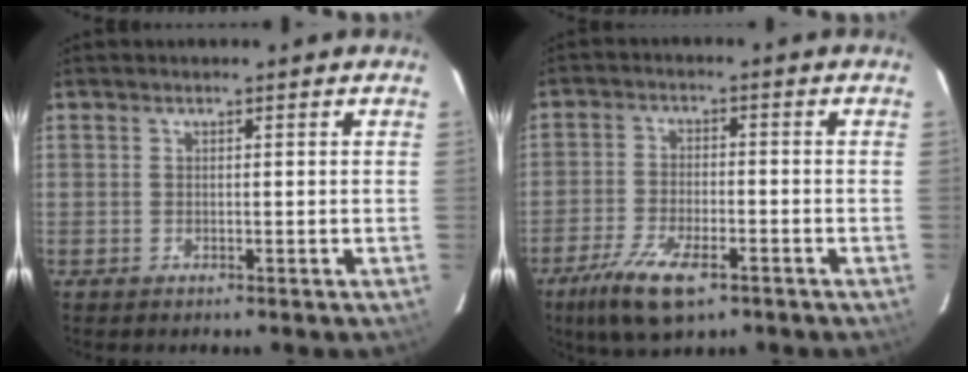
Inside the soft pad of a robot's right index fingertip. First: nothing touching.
{"total": 10.9, "force": [-6.7, 4.2, 7.5], "torque": [-0.177, -0.027, -0.124]}